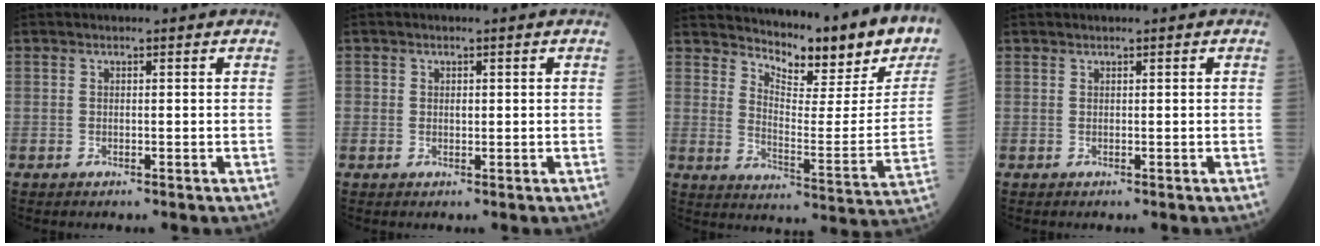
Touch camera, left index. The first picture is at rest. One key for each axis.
{"total": 0.9, "fx": 0.1, "fy": 0.7, "fz": 0.5, "tx": -0.009, "ty": 0.001, "tz": 0.005}
{"total": 16.4, "fx": 14.5, "fy": 4.0, "fz": 6.6, "tx": -0.097, "ty": -0.049, "tz": 0.185}
{"total": 0.0}